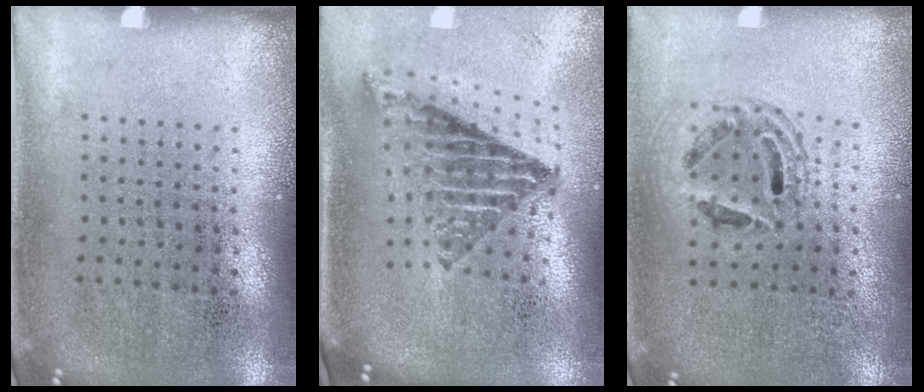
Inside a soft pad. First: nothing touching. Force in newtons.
{"total": 1.7, "press": 1.4, "slide": 1.1}
{"total": 1.5, "press": 1.3, "slide": 0.7}